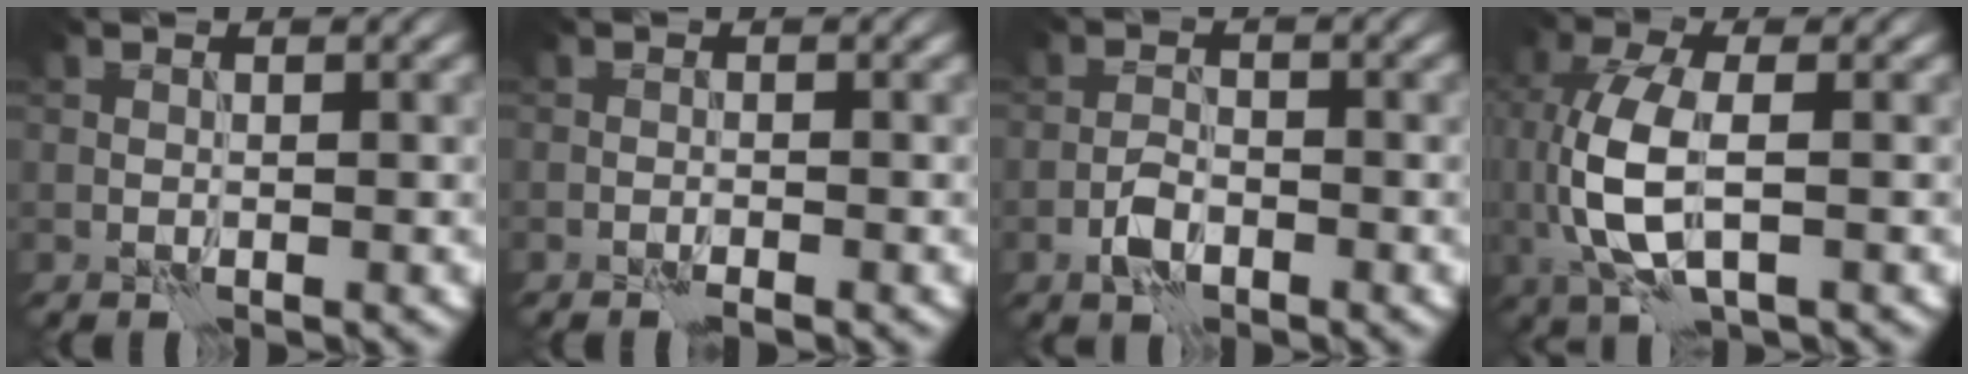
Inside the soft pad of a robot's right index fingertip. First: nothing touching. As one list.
[{"total": 0.7, "force": [-0.5, 0.0, 0.4], "torque": [-0.008, 0.001, -0.012]}, {"total": 2.4, "force": [-1.3, 1.3, 1.6], "torque": [-0.029, 0.004, -0.029]}, {"total": 6.2, "force": [0.3, 2.8, 5.5], "torque": [-0.136, -0.002, 0.005]}]